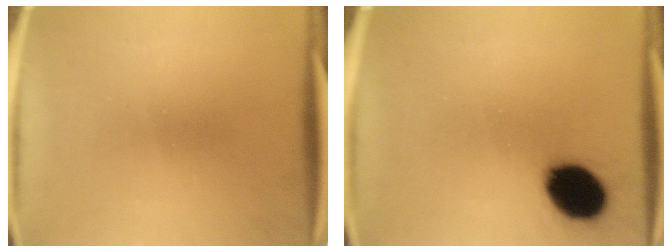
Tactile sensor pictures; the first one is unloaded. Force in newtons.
{"total": 13.0}